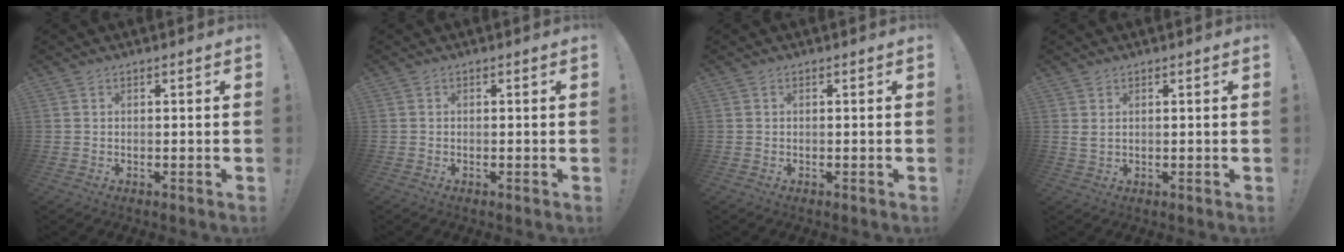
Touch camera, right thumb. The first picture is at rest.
{"total": 0.0}
{"total": 0.0}
{"total": 1.9, "force": [1.1, 0.7, 1.4], "torque": [-0.022, -0.002, 0.019]}